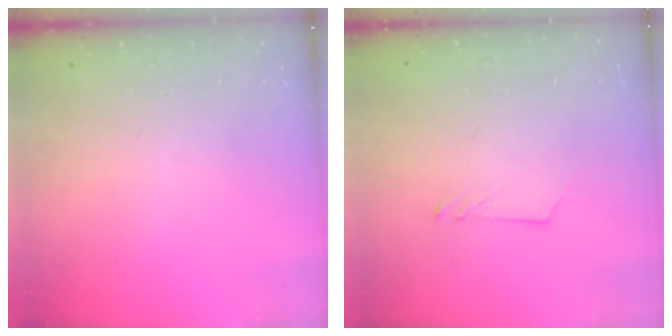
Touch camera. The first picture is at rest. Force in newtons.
{"total": 1.2, "press": 1.2, "slide": 0.1}